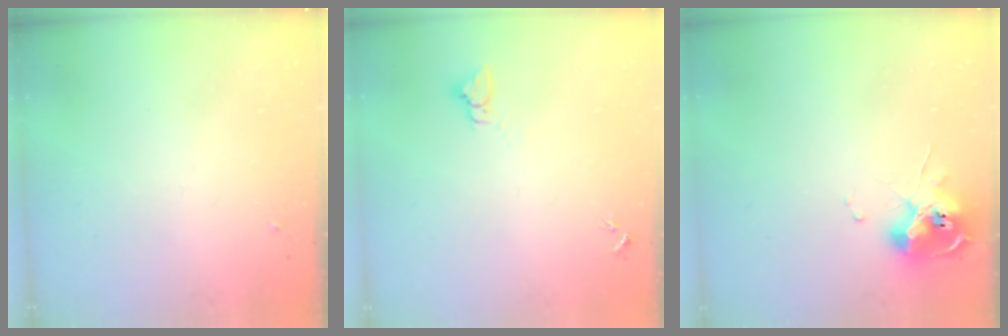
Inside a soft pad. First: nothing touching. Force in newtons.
{"total": 3.0, "press": 3.0, "slide": 0.1}
{"total": 10.6, "press": 10.5, "slide": 1.2}